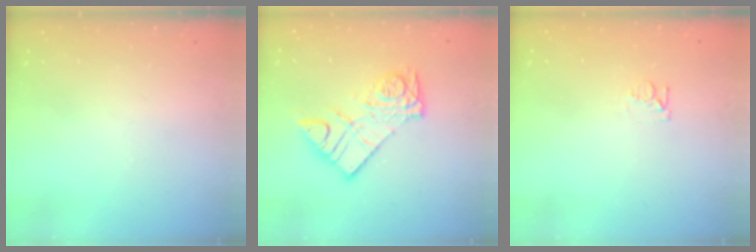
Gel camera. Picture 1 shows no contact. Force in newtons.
{"total": 12.8, "press": 12.8, "slide": 1.1}
{"total": 4.9, "press": 4.9, "slide": 0.3}